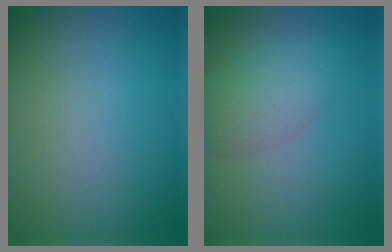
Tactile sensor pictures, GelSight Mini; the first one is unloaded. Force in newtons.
{"total": 2.3, "press": 2.3, "slide": 0.2}